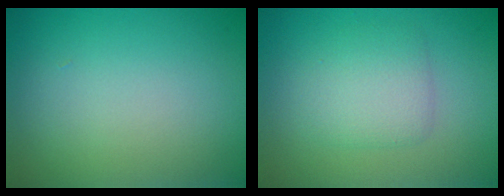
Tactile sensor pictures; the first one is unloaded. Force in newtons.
{"total": 2.8, "press": 2.8, "slide": 0.1}